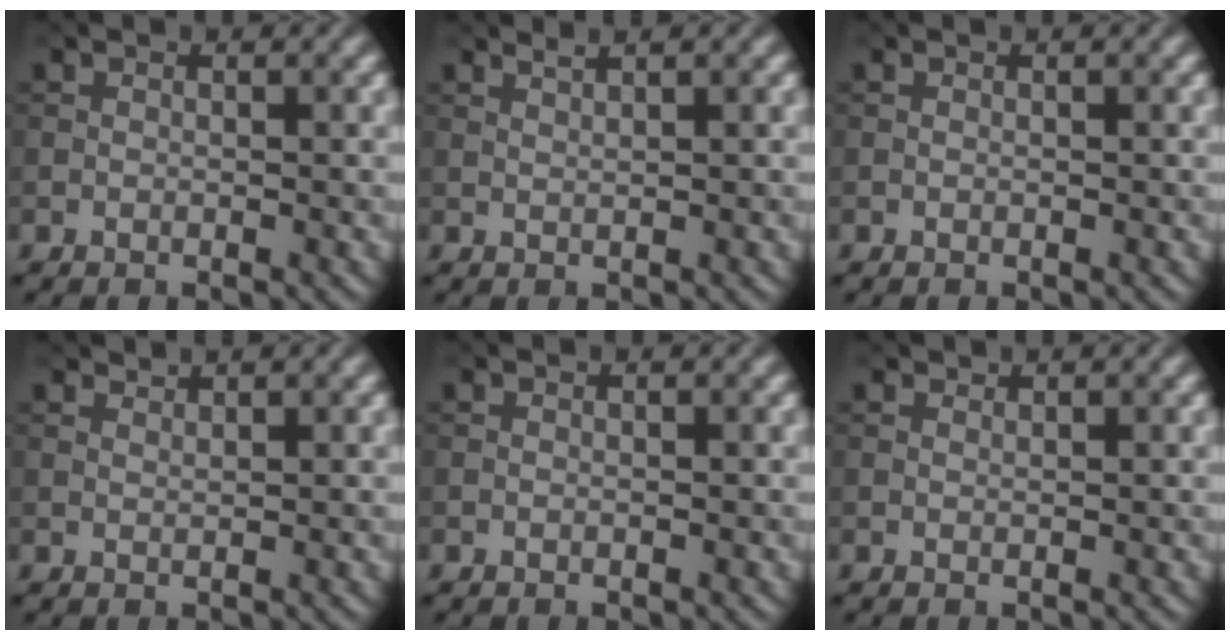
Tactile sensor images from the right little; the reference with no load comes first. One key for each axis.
{"total": 1.0, "fx": 0.8, "fy": 0.1, "fz": 0.4, "tx": -0.006, "ty": -0.001, "tz": 0.014}
{"total": 0.0}
{"total": 1.1, "fx": 1.1, "fy": 0.0, "fz": 0.2, "tx": -0.002, "ty": -0.001, "tz": 0.020}
{"total": 0.0}
{"total": 0.7, "fx": 0.6, "fy": 0.2, "fz": 0.1, "tx": -0.001, "ty": -0.002, "tz": 0.012}